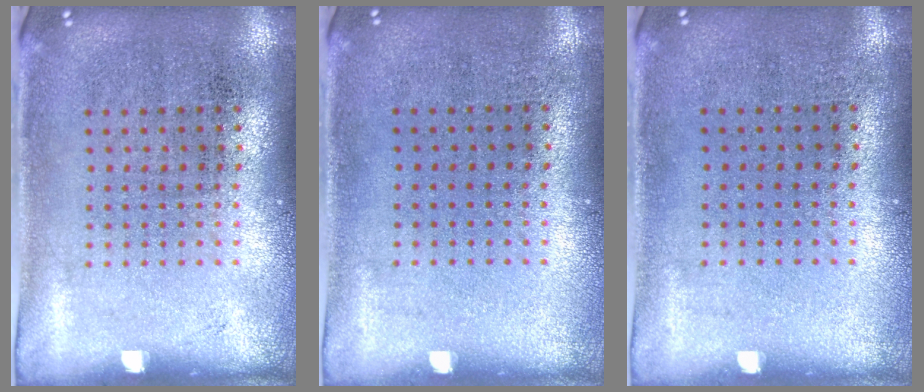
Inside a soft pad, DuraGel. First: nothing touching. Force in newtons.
{"total": 0.0}
{"total": 0.0}